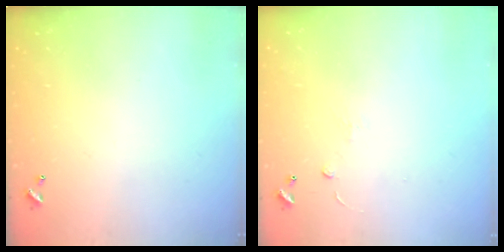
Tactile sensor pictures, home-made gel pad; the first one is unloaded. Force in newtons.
{"total": 1.6, "press": 1.5, "slide": 0.4}